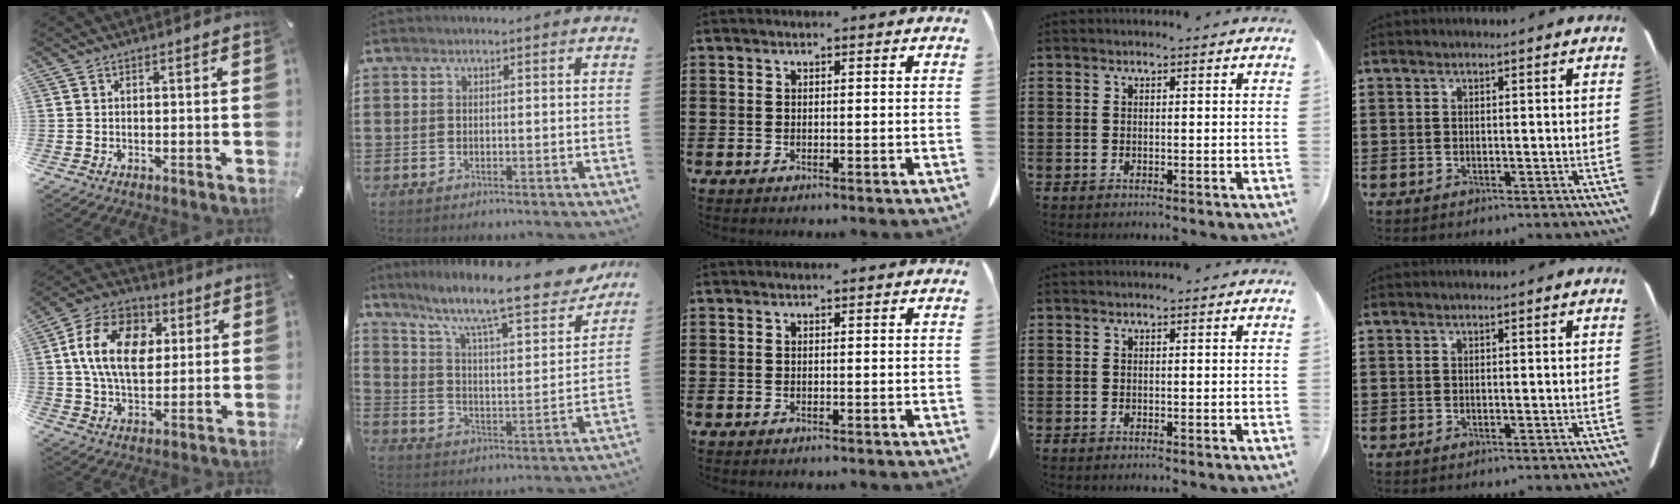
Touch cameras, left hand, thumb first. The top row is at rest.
{"thumb": {"total": 16.3, "force": [3.0, 11.3, 11.3], "torque": [-0.221, 0.015, 0.052]}, "index": {"total": 11.5, "force": [9.6, 0.8, 6.3], "torque": [-0.135, -0.070, 0.154]}}